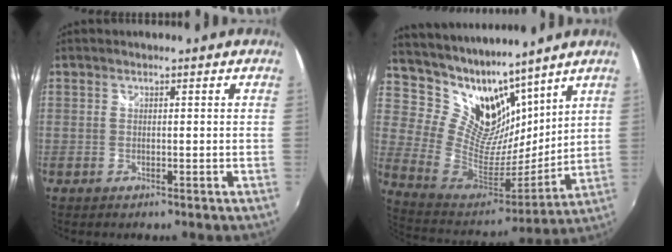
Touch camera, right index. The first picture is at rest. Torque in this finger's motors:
{"motor_torque": [-0.17, 0.42, 0.01, 0.00]}